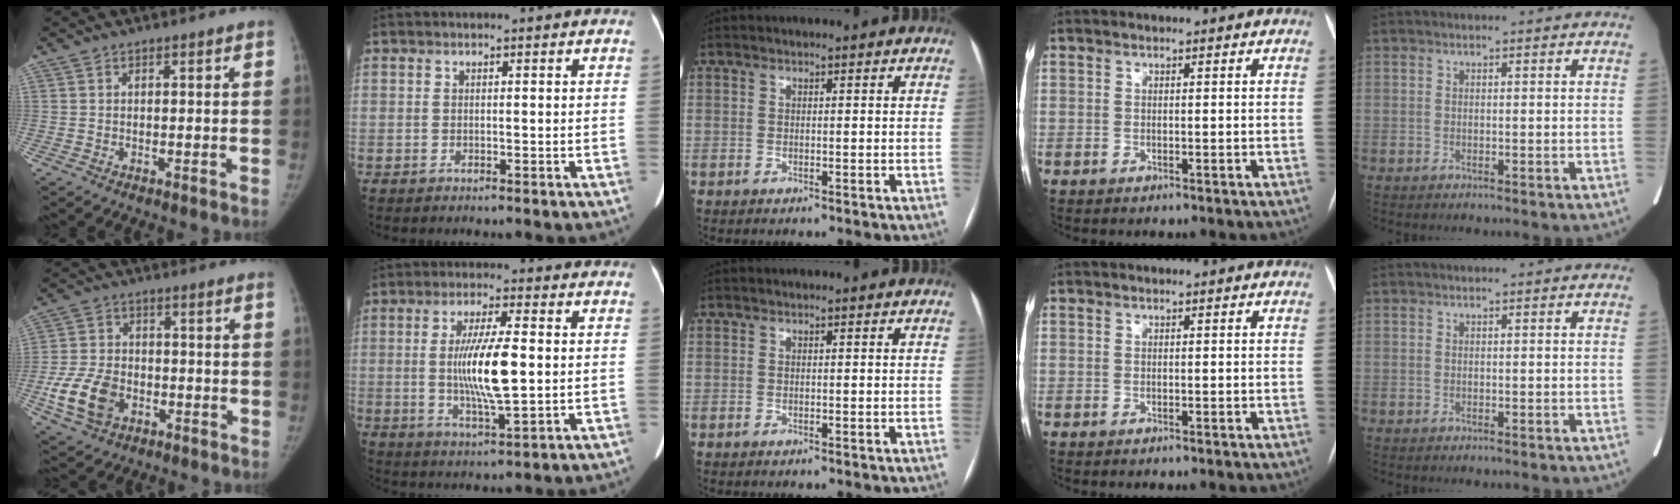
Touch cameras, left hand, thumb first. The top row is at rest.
{"thumb": {"total": 10.3, "force": [-3.6, 7.2, 6.5], "torque": [-0.119, 0.012, -0.062]}, "index": {"total": 10.3, "force": [0.1, 1.5, 10.2], "torque": [-0.196, -0.006, 0.002]}}